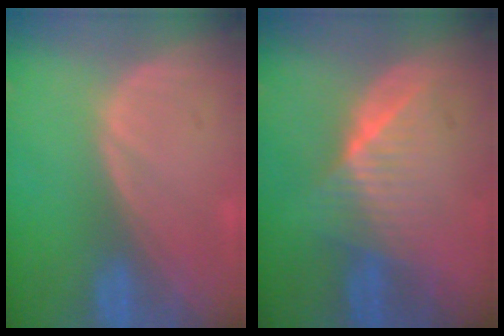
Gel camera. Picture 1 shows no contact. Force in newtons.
{"total": 6.4, "press": 6.1, "slide": 2.2}